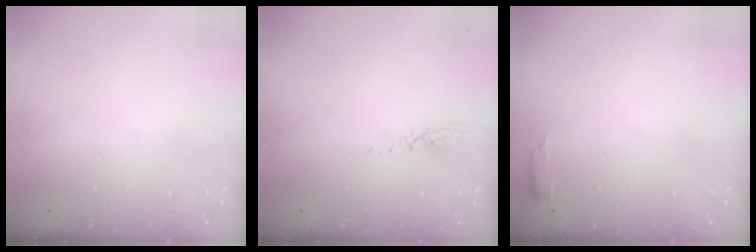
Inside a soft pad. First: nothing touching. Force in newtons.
{"total": 3.0, "press": 2.9, "slide": 0.3}
{"total": 2.6, "press": 2.6, "slide": 0.5}